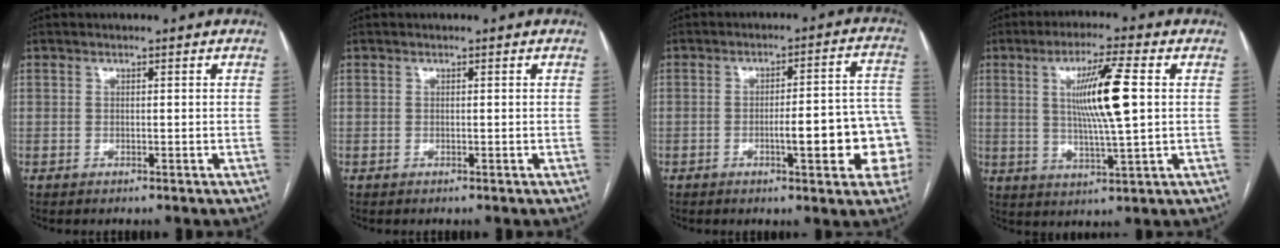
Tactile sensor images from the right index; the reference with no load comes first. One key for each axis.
{"total": 0.0}
{"total": 12.7, "fx": -3.4, "fy": 2.4, "fz": 12.0, "tx": -0.119, "ty": 0.033, "tz": -0.037}
{"total": 10.5, "fx": 1.9, "fy": 0.1, "fz": 10.3, "tx": -0.186, "ty": -0.002, "tz": 0.035}